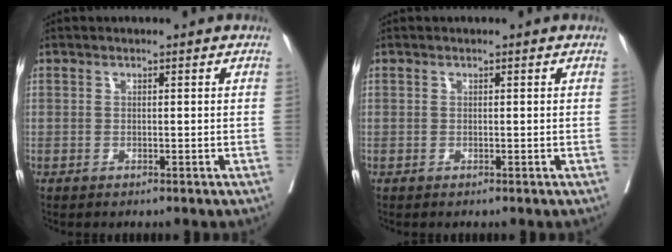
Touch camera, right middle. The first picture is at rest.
{"total": 0.0}